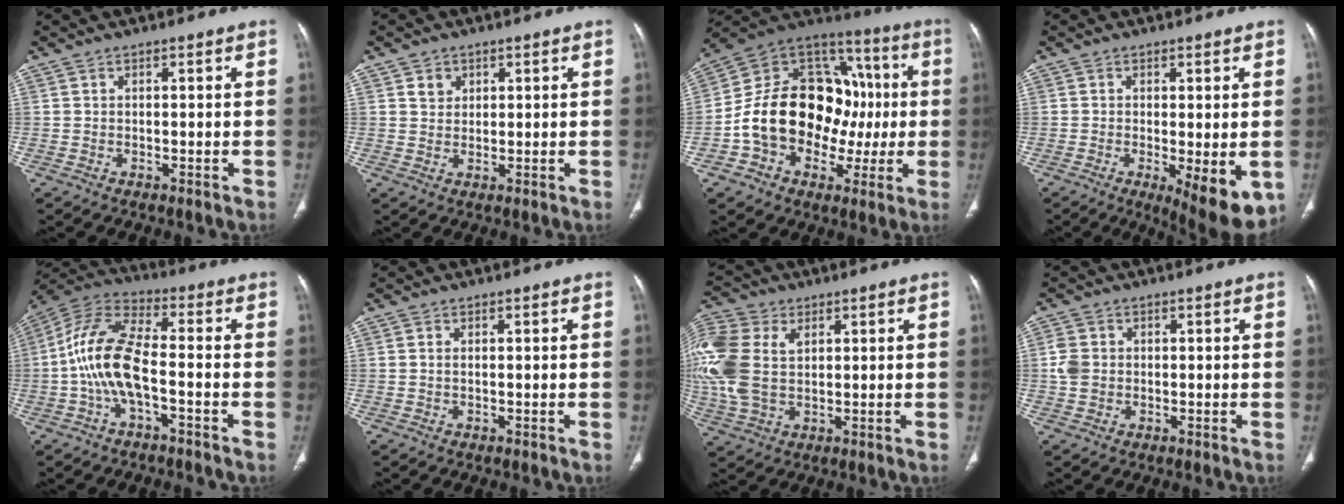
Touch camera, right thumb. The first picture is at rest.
{"total": 2.6, "force": [1.2, 2.2, 0.7], "torque": [-0.001, -0.008, 0.021]}
{"total": 24.8, "force": [-1.4, 18.0, 17.0], "torque": [-0.237, 0.053, -0.019]}
{"total": 9.9, "force": [-2.7, 3.2, 8.9], "torque": [-0.120, -0.023, -0.034]}
{"total": 12.4, "force": [-2.7, 5.0, 11.0], "torque": [-0.236, 0.041, -0.058]}
{"total": 0.6, "force": [0.1, 0.3, 0.5], "torque": [-0.016, 0.003, 0.003]}
{"total": 15.5, "force": [3.4, 10.3, 11.0], "torque": [-0.275, 0.008, 0.067]}
{"total": 3.1, "force": [0.0, 2.7, 1.6], "torque": [-0.031, 0.006, -0.003]}